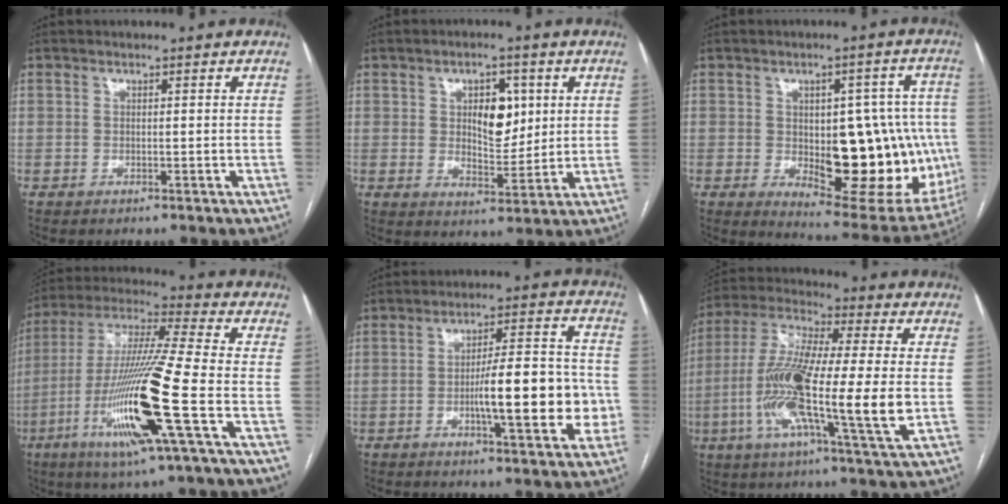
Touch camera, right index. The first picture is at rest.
{"total": 6.8, "force": [1.9, 3.5, 5.6], "torque": [-0.081, 0.005, 0.037]}
{"total": 20.1, "force": [-2.0, 8.3, 18.2], "torque": [-0.197, 0.014, -0.001]}
{"total": 18.8, "force": [-6.3, -0.4, 17.7], "torque": [-0.369, -0.023, -0.126]}
{"total": 13.0, "force": [-2.8, 2.8, 12.4], "torque": [-0.184, 0.018, -0.038]}
{"total": 19.2, "force": [-3.0, 1.3, 18.9], "torque": [-0.369, -0.011, -0.063]}